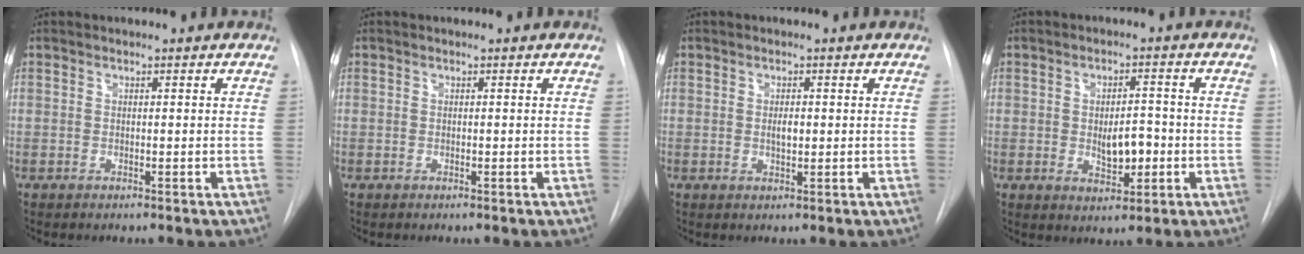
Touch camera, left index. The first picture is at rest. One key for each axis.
{"total": 0.0}
{"total": 1.6, "fx": 0.1, "fy": 0.7, "fz": 1.5, "tx": -0.027, "ty": -0.001, "tz": 0.001}
{"total": 5.3, "fx": -0.9, "fy": 2.6, "fz": 4.5, "tx": -0.065, "ty": -0.001, "tz": -0.007}